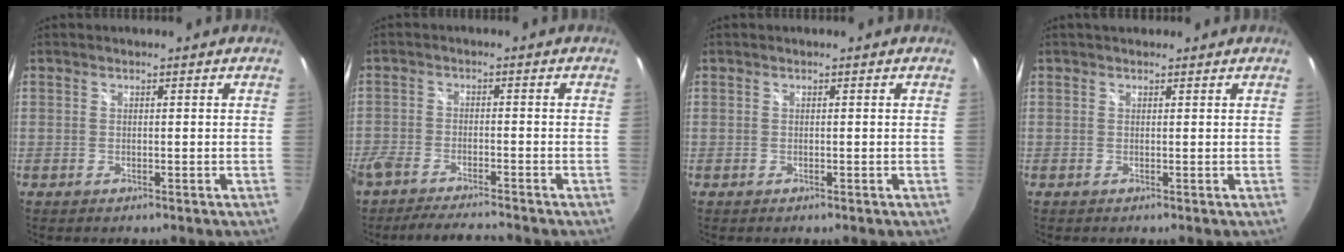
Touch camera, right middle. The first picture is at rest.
{"total": 8.5, "force": [-7.7, 1.4, 3.3], "torque": [-0.093, -0.018, -0.132]}
{"total": 0.0}
{"total": 1.9, "force": [1.5, 1.1, 0.6], "torque": [-0.007, 0.008, 0.021]}